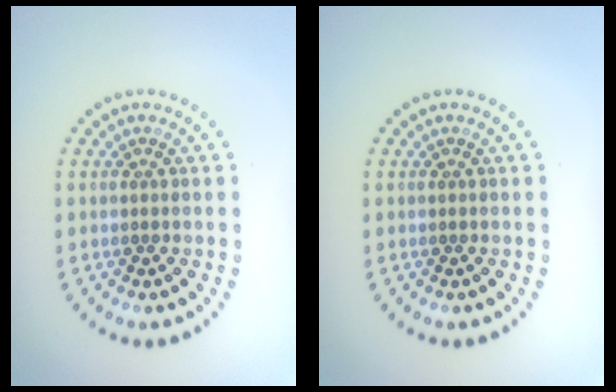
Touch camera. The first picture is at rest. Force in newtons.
{"total": 0.0}